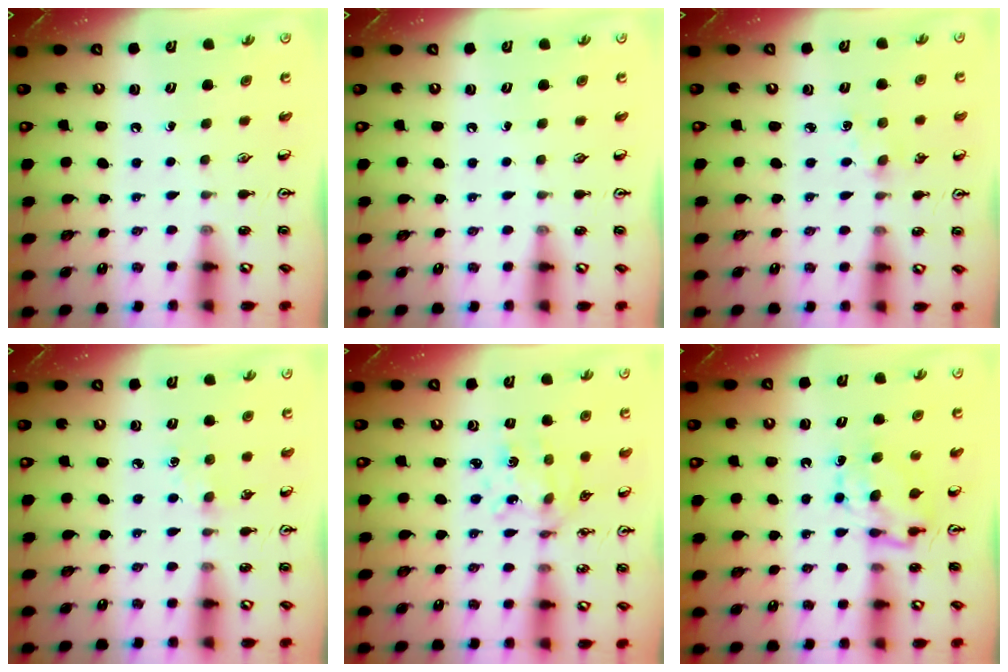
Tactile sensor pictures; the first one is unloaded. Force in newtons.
{"total": 0.0}
{"total": 2.3, "press": 2.3, "slide": 0.4}
{"total": 2.8, "press": 2.8, "slide": 0.4}
{"total": 5.1, "press": 4.7, "slide": 1.9}
{"total": 7.2, "press": 7.1, "slide": 0.8}